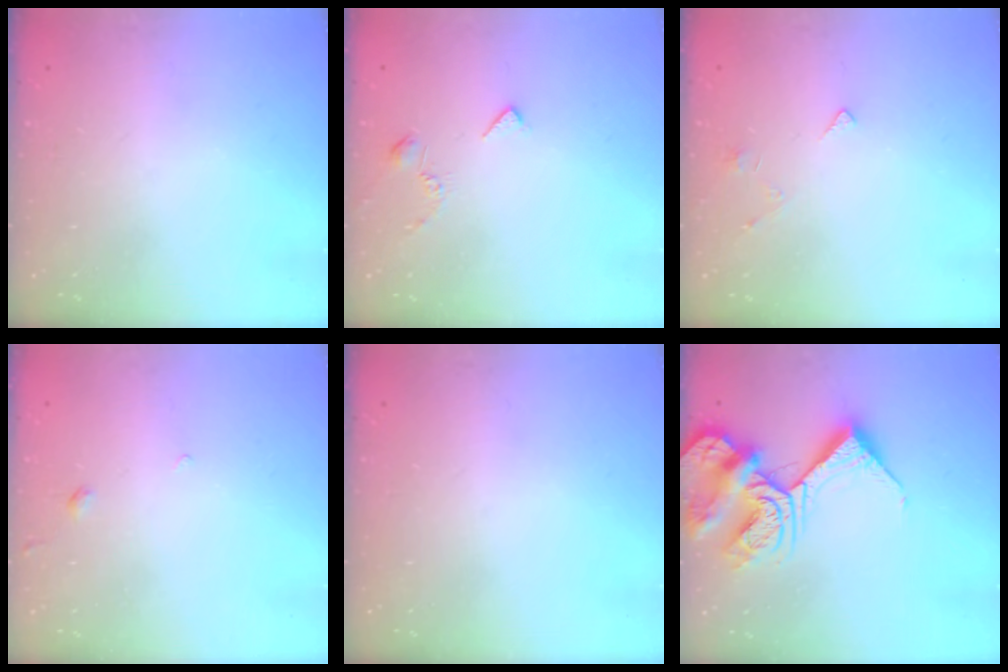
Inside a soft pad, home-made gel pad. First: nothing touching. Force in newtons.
{"total": 3.0, "press": 2.9, "slide": 0.7}
{"total": 2.0, "press": 1.9, "slide": 0.4}
{"total": 1.5, "press": 1.5, "slide": 0.5}
{"total": 0.0}
{"total": 15.7, "press": 15.6, "slide": 1.7}